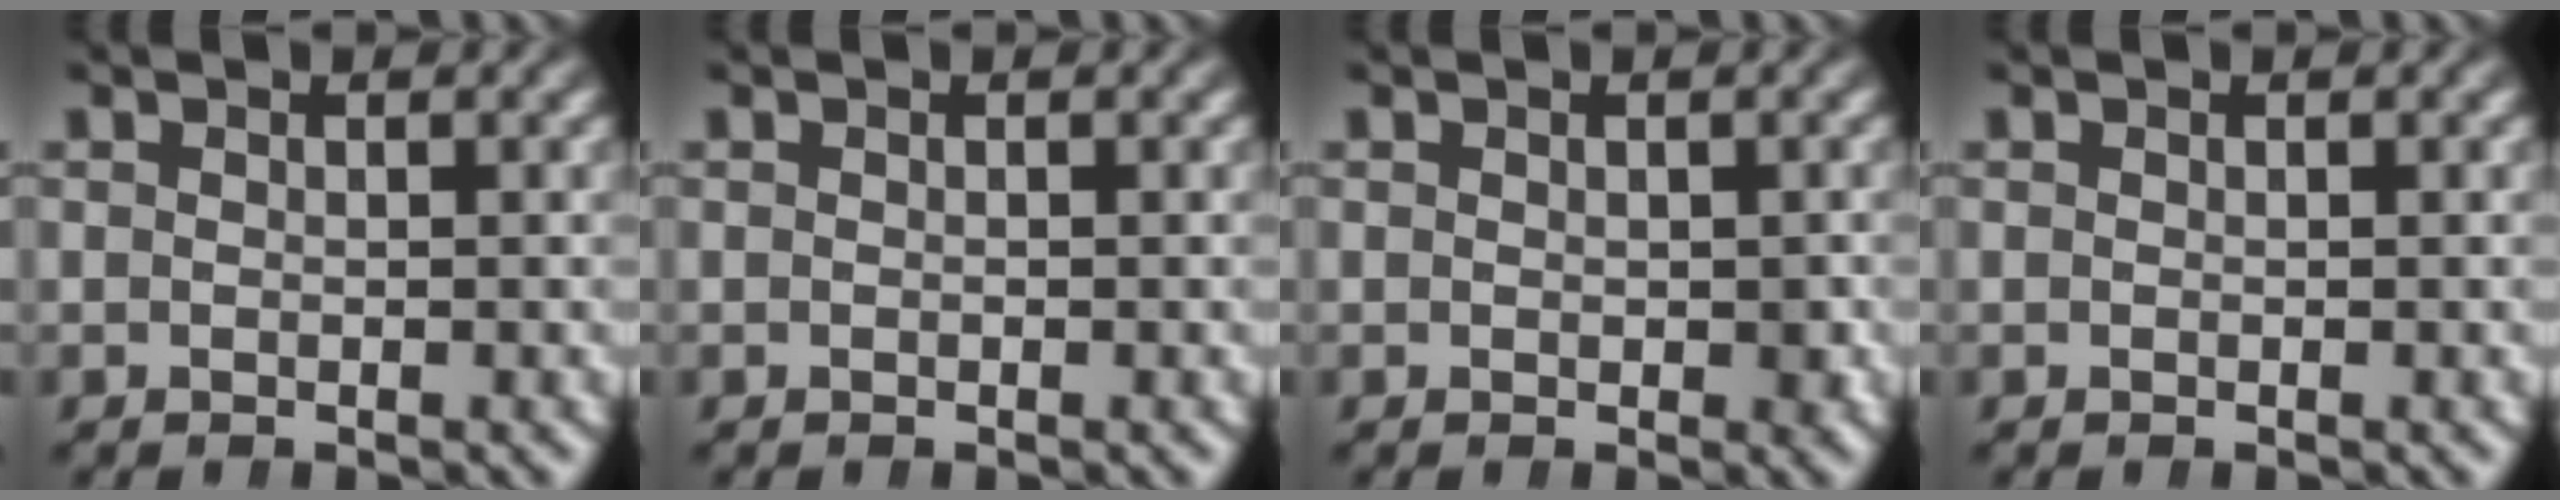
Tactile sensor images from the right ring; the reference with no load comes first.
{"total": 0.0}
{"total": 0.7, "force": [0.1, 0.5, 0.4], "torque": [-0.003, -0.003, 0.003]}
{"total": 0.0}